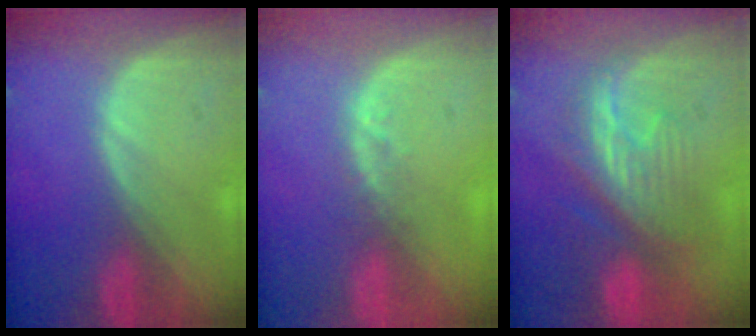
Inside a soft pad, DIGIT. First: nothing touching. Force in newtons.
{"total": 2.1, "press": 1.8, "slide": 1.1}
{"total": 9.0, "press": 8.5, "slide": 3.0}